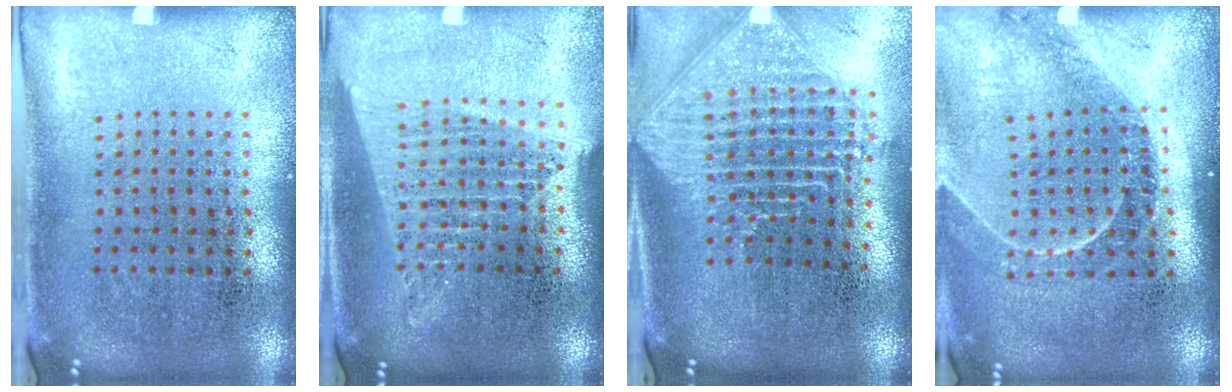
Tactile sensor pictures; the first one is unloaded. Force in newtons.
{"total": 1.8, "press": 1.6, "slide": 0.8}
{"total": 2.4, "press": 1.9, "slide": 1.5}
{"total": 1.2, "press": 1.2, "slide": 0.1}